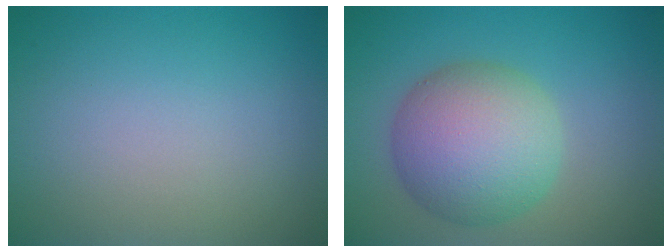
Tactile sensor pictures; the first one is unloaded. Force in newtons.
{"total": 8.1, "press": 8.1, "slide": 0.3}